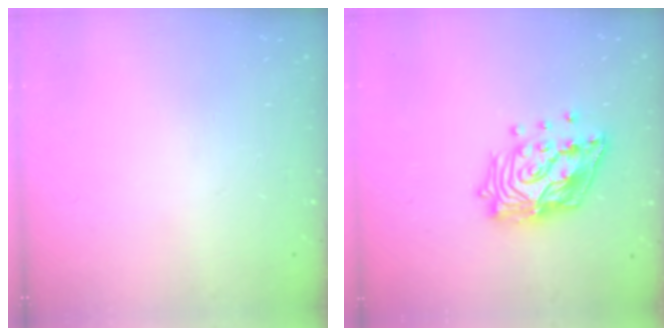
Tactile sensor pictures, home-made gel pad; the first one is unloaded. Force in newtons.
{"total": 17.5, "press": 17.5, "slide": 1.4}